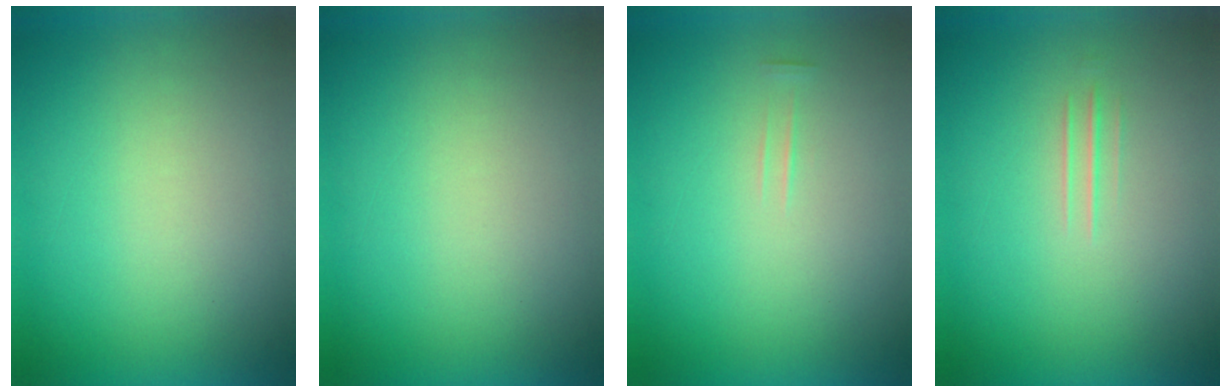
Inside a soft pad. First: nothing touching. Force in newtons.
{"total": 0.0}
{"total": 1.3}
{"total": 1.3}